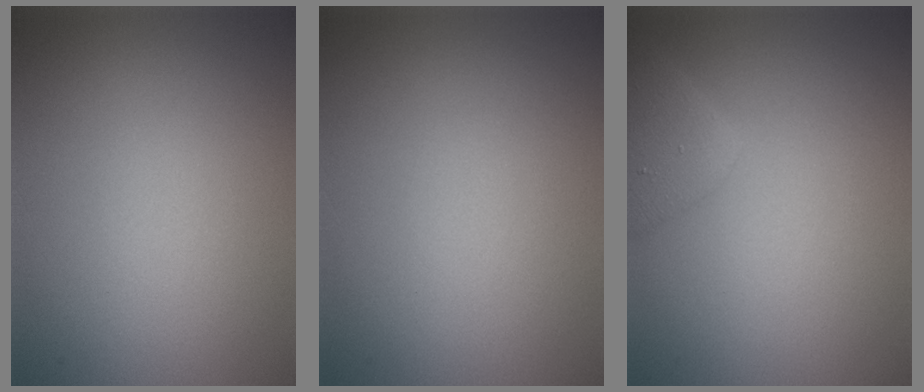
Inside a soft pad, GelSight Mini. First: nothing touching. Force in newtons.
{"total": 0.0}
{"total": 2.5, "press": 2.4, "slide": 0.3}